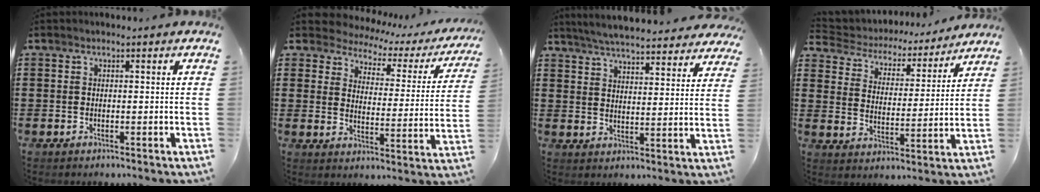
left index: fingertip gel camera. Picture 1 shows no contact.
{"total": 3.5, "force": [3.2, 1.4, 0.5], "torque": [-0.036, -0.025, 0.047]}
{"total": 5.8, "force": [5.6, -0.1, 1.6], "torque": [-0.053, -0.028, 0.098]}
{"total": 4.2, "force": [4.2, 0.6, 0.3], "torque": [-0.033, -0.037, 0.064]}